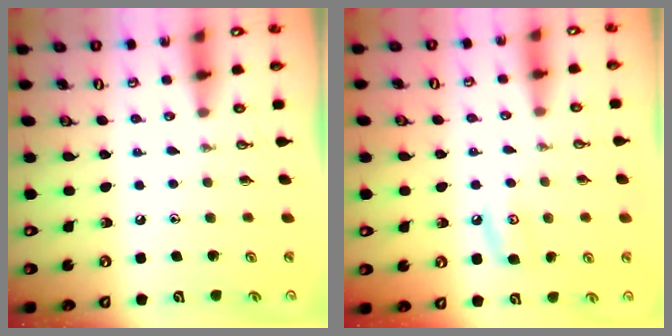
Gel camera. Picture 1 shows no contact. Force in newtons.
{"total": 6.0, "press": 6.0, "slide": 0.5}